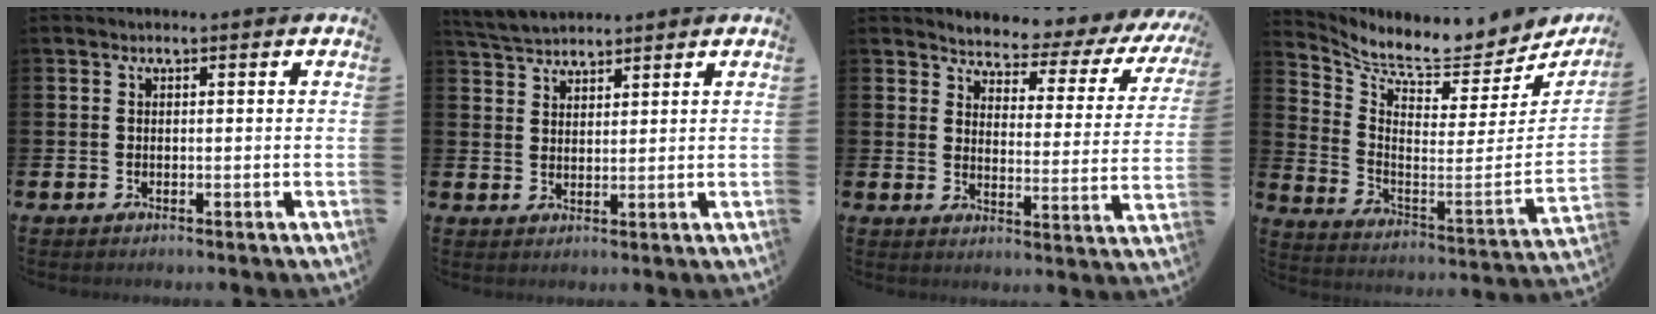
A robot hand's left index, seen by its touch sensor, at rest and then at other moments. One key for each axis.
{"total": 4.0, "fx": 3.9, "fy": 0.6, "fz": 0.3, "tx": -0.019, "ty": -0.015, "tz": 0.073}
{"total": 3.7, "fx": 3.5, "fy": 1.1, "fz": 0.7, "tx": -0.027, "ty": -0.039, "tz": 0.047}
{"total": 7.6, "fx": 7.2, "fy": 1.5, "fz": 1.8, "tx": -0.053, "ty": -0.083, "tz": 0.116}